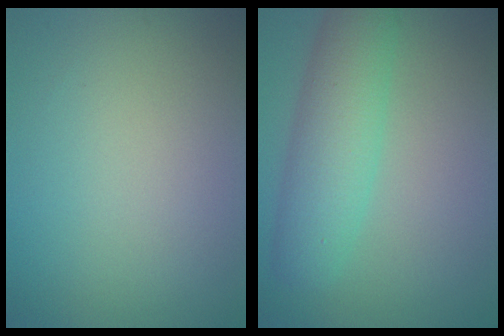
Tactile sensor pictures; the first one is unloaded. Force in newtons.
{"total": 5.5, "press": 5.5, "slide": 0.3}